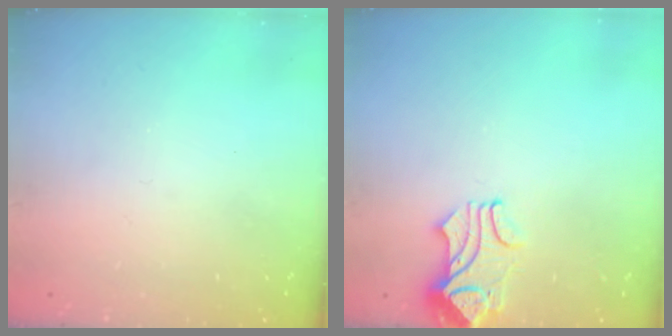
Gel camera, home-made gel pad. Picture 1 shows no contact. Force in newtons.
{"total": 2.2, "press": 2.1, "slide": 0.5}